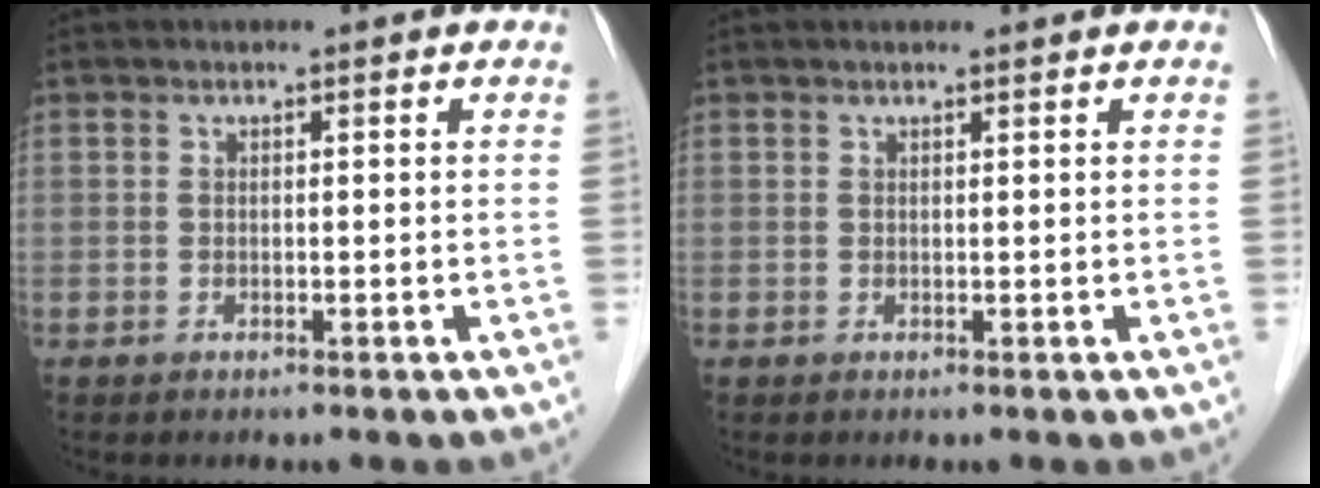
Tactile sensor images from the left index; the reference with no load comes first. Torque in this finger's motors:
{"motor_torque": [0.17, -0.15, 0.08, 0.00]}